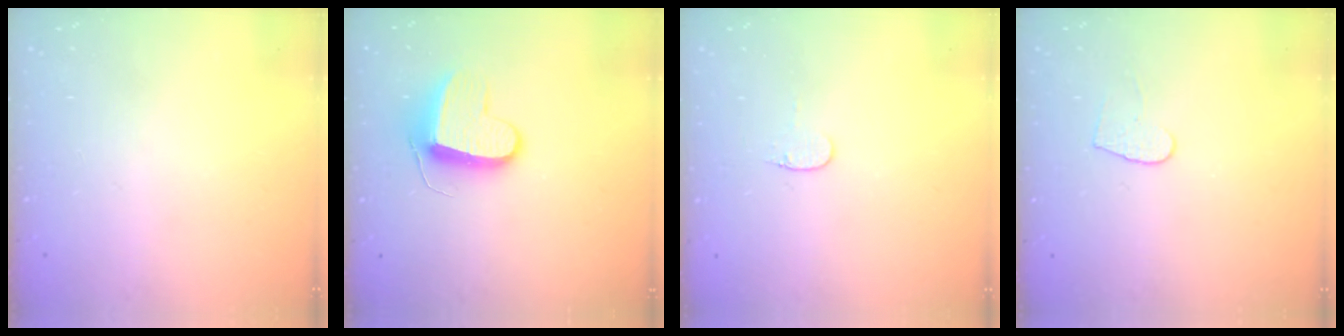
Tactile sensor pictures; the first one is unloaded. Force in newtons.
{"total": 9.8, "press": 9.8, "slide": 0.3}
{"total": 3.4, "press": 3.3, "slide": 0.4}
{"total": 4.7, "press": 4.7, "slide": 0.4}